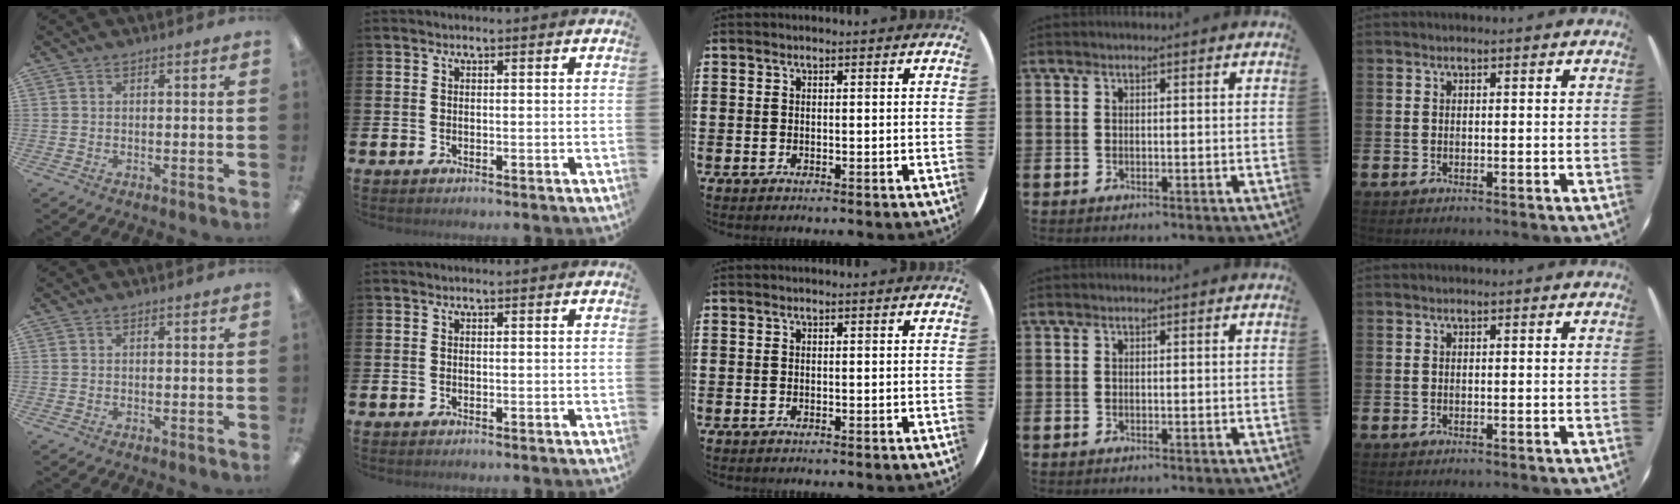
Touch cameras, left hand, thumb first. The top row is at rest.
{}